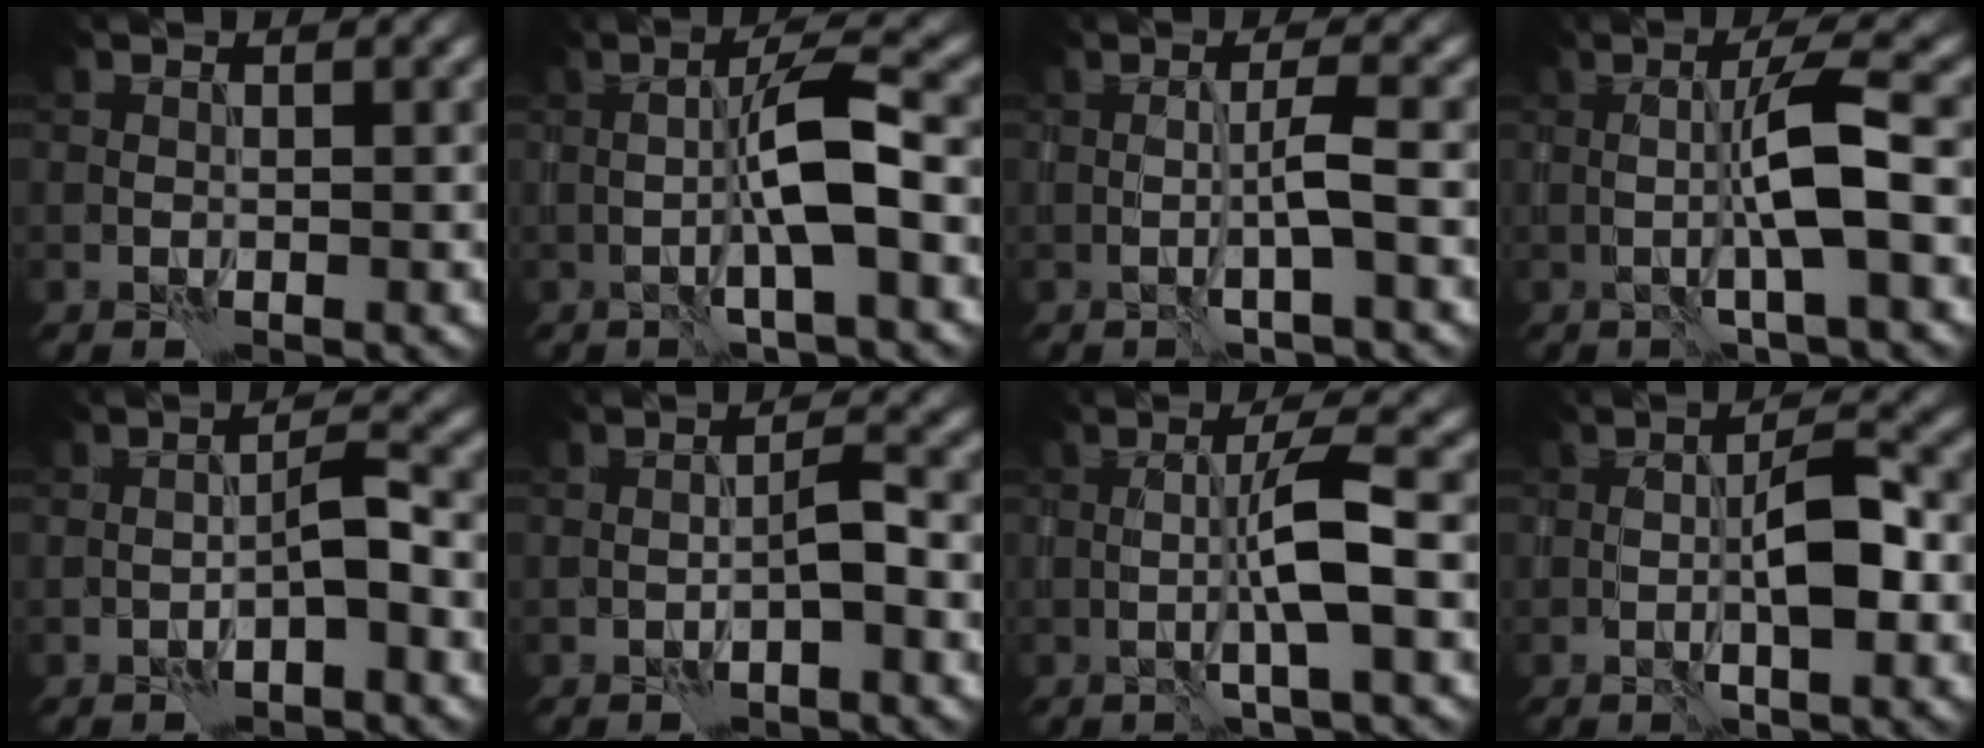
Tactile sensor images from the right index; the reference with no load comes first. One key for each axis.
{"total": 4.1, "fx": 0.2, "fy": 0.2, "fz": 4.1, "tx": -0.092, "ty": 0.007, "tz": -0.009}
{"total": 1.4, "fx": 0.2, "fy": -0.4, "fz": 1.3, "tx": -0.041, "ty": -0.004, "tz": -0.010}
{"total": 3.9, "fx": 0.5, "fy": 0.0, "fz": 3.8, "tx": -0.088, "ty": 0.000, "tz": -0.003}
{"total": 1.3, "fx": -0.3, "fy": -0.4, "fz": 1.2, "tx": -0.040, "ty": 0.004, "tz": -0.015}
{"total": 1.0, "fx": -0.1, "fy": -0.4, "fz": 0.9, "tx": -0.035, "ty": 0.001, "tz": -0.012}
{"total": 3.2, "fx": 0.5, "fy": -0.1, "fz": 3.2, "tx": -0.076, "ty": -0.002, "tz": -0.004}
{"total": 3.2, "fx": 0.1, "fy": 0.5, "fz": 3.1, "tx": -0.077, "ty": 0.000, "tz": -0.007}